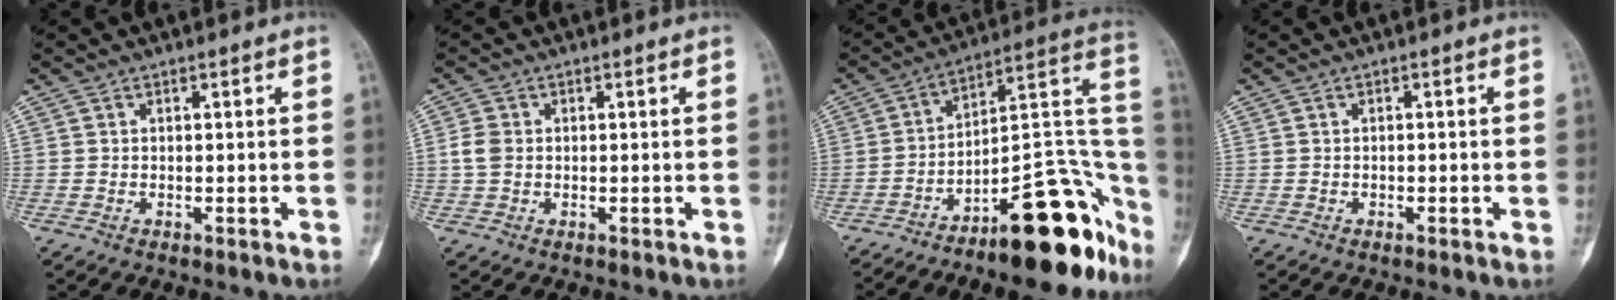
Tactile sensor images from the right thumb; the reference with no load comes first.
{"total": 3.3, "force": [0.1, 2.6, 2.0], "torque": [-0.043, 0.005, -0.003]}
{"total": 23.3, "force": [-13.8, 7.6, 17.2], "torque": [-0.143, 0.115, -0.203]}
{"total": 0.5, "force": [-0.2, 0.3, 0.3], "torque": [-0.006, 0.001, -0.005]}